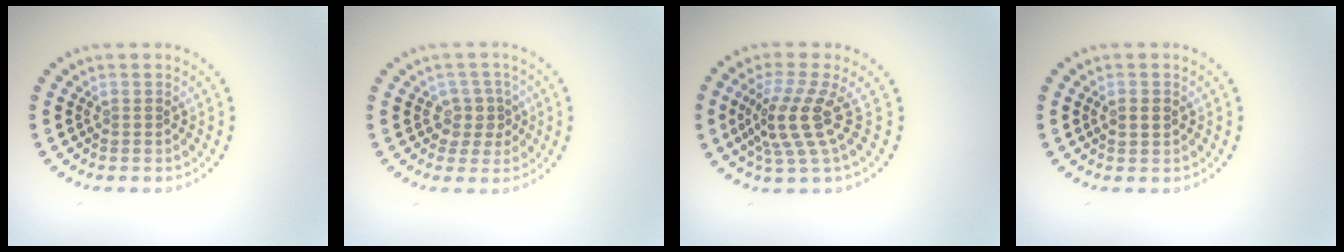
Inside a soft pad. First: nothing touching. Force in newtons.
{"total": 2.2, "press": 1.9, "slide": 1.1}
{"total": 4.2, "press": 3.0, "slide": 2.9}
{"total": 1.9, "press": 1.9, "slide": 0.2}